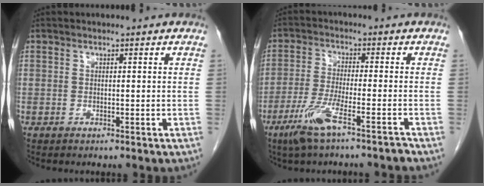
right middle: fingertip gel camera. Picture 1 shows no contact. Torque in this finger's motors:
{"motor_torque": [0.00, -0.17, 0.15, 0.04]}